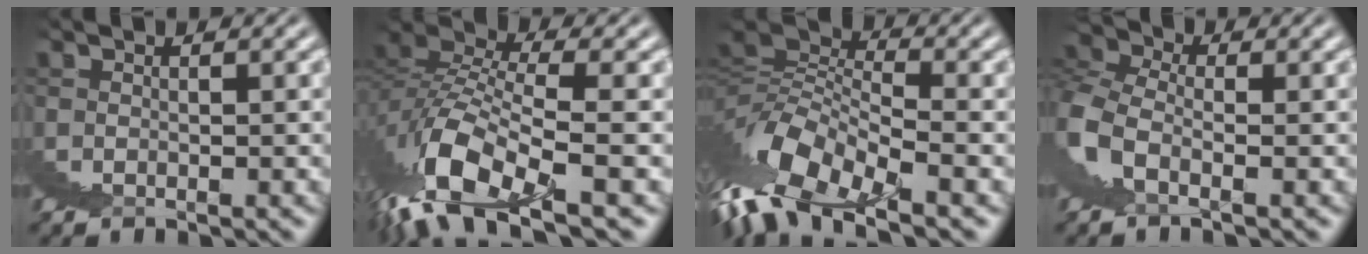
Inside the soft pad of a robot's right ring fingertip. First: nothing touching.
{"total": 3.9, "force": [1.2, 0.2, 3.7], "torque": [-0.078, 0.014, 0.018]}
{"total": 5.3, "force": [-0.6, 2.1, 4.9], "torque": [-0.086, 0.004, -0.011]}
{"total": 6.7, "force": [2.8, 5.1, 3.4], "torque": [-0.075, 0.015, 0.034]}